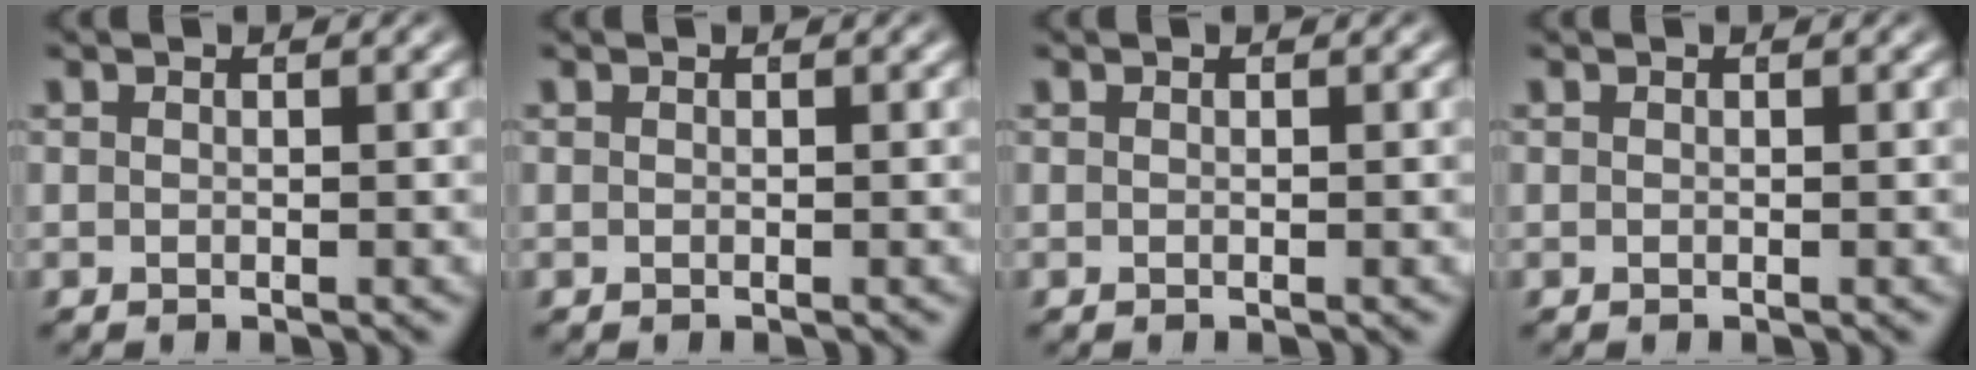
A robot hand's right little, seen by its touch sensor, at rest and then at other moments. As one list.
[{"total": 0.0}, {"total": 0.0}, {"total": 0.0}]